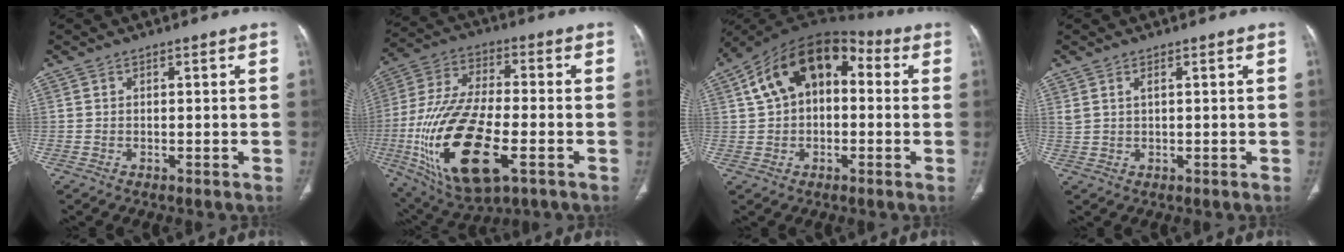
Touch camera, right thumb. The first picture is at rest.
{"total": 23.7, "force": [-7.0, 10.0, 20.3], "torque": [-0.429, -0.003, -0.114]}
{"total": 15.5, "force": [3.1, 9.8, 11.6], "torque": [-0.173, 0.044, 0.039]}
{"total": 1.8, "force": [1.0, 0.7, 1.4], "torque": [-0.035, 0.003, 0.027]}